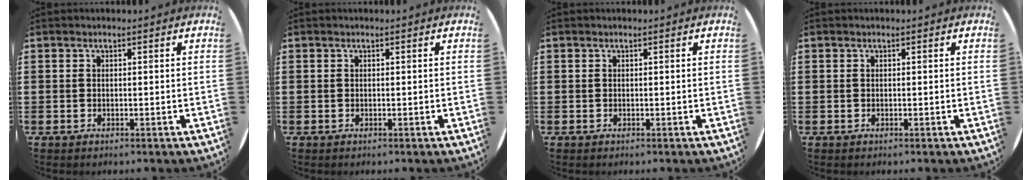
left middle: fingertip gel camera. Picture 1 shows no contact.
{"total": 0.0}
{"total": 0.0}
{"total": 0.0}